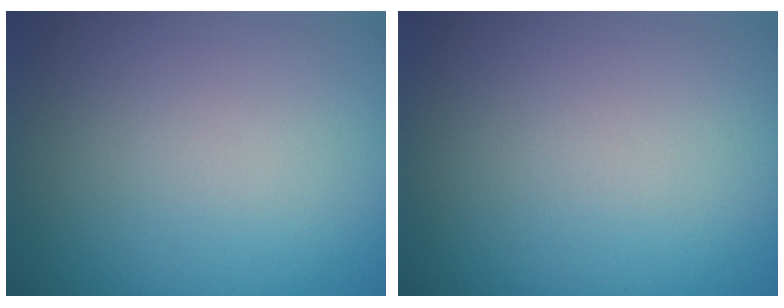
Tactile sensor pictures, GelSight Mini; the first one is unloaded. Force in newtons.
{"total": 0.0}